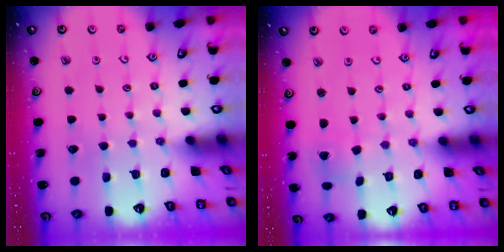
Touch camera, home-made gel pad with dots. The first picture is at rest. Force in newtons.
{"total": 2.0, "press": 2.0, "slide": 0.2}